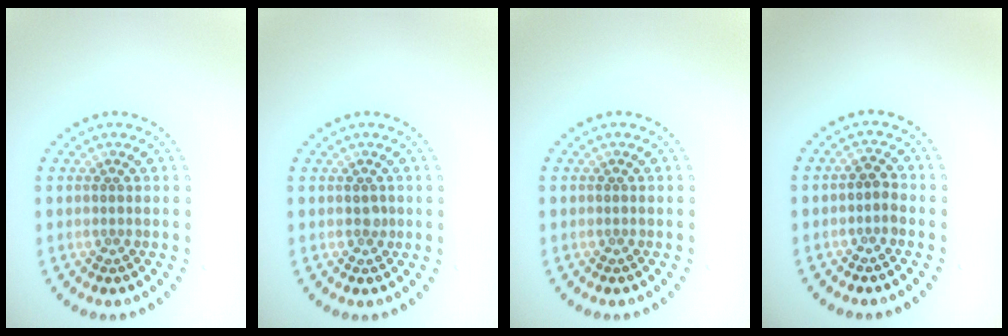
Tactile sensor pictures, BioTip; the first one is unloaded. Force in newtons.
{"total": 0.6, "press": 0.6, "slide": 0.3}
{"total": 0.0}
{"total": 1.1, "press": 1.0, "slide": 0.5}